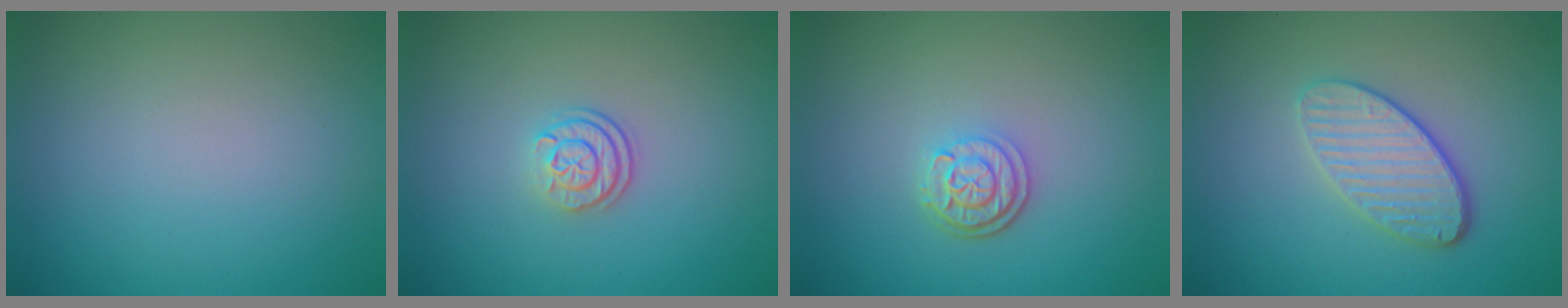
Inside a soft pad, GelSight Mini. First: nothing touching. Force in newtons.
{"total": 2.4, "press": 1.8, "slide": 1.5}
{"total": 2.8, "press": 2.3, "slide": 1.6}
{"total": 4.0, "press": 3.2, "slide": 2.4}